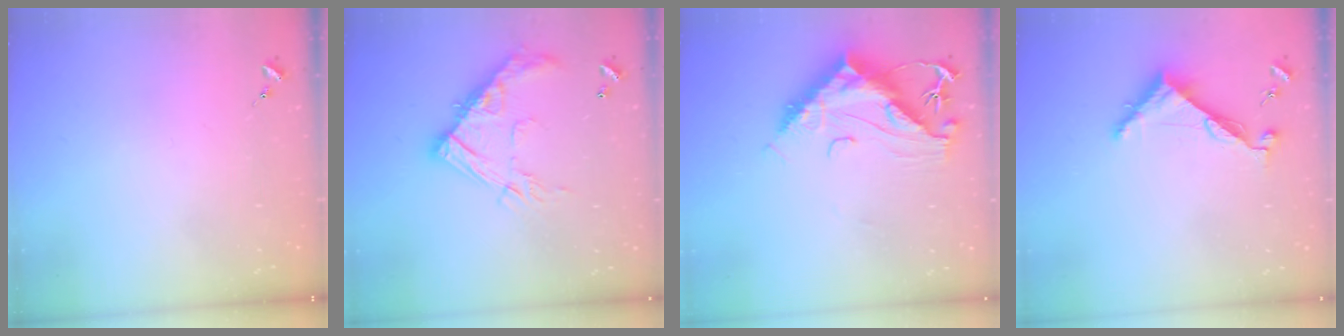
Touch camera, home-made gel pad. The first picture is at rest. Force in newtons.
{"total": 17.2, "press": 17.2, "slide": 1.2}
{"total": 14.6, "press": 14.5, "slide": 1.5}
{"total": 6.8, "press": 6.8, "slide": 0.3}